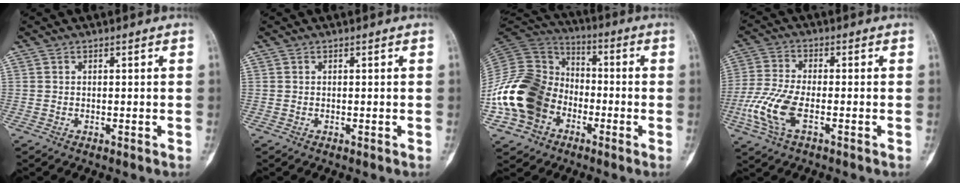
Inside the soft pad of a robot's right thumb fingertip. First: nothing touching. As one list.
[{"total": 0.0}, {"total": 19.7, "force": [-5.9, 15.2, 11.0], "torque": [-0.211, 0.057, -0.112]}, {"total": 9.5, "force": [-3.2, 3.9, 8.1], "torque": [-0.202, 0.006, -0.067]}]